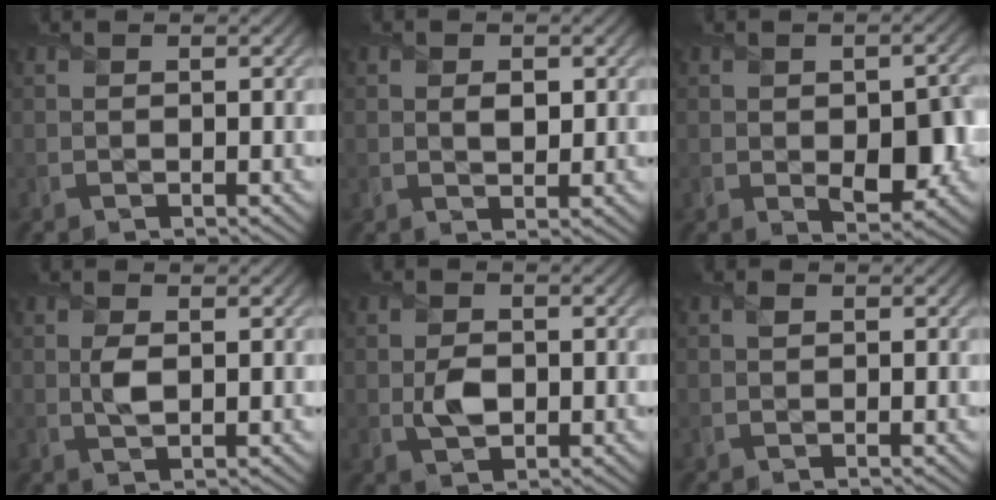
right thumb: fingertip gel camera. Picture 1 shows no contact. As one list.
[{"total": 1.8, "force": [0.4, 1.1, 1.4], "torque": [-0.032, -0.004, 0.005]}, {"total": 5.5, "force": [-0.9, 3.2, 4.4], "torque": [-0.066, -0.015, -0.010]}, {"total": 2.1, "force": [0.3, 0.9, 1.9], "torque": [-0.046, 0.000, 0.004]}, {"total": 3.1, "force": [-0.3, 2.1, 2.3], "torque": [-0.054, -0.004, -0.009]}, {"total": 0.6, "force": [0.3, 0.4, 0.4], "torque": [-0.007, 0.001, 0.004]}]